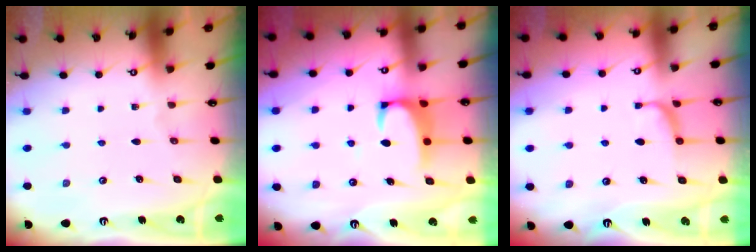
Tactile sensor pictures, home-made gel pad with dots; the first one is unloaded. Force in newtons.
{"total": 2.2, "press": 2.0, "slide": 0.7}
{"total": 0.9, "press": 0.7, "slide": 0.5}